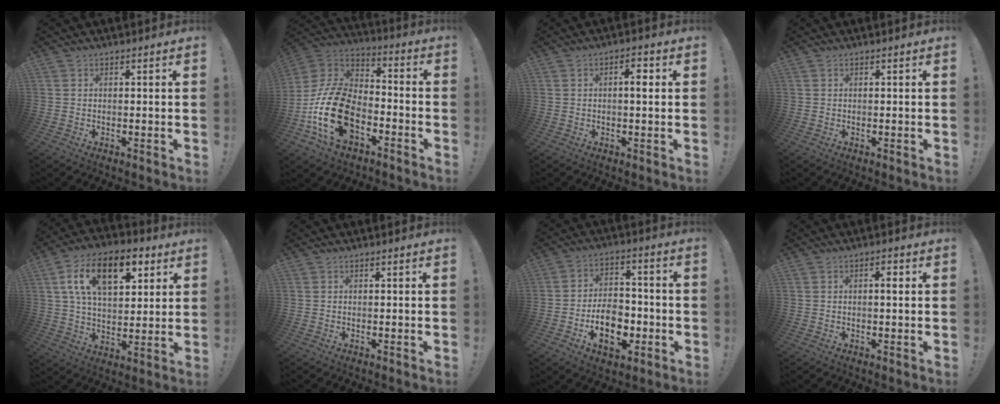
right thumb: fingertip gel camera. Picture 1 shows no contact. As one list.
[{"total": 22.3, "force": [-8.2, 13.9, 15.3], "torque": [-0.306, 0.047, -0.130]}, {"total": 3.7, "force": [0.6, 1.0, 3.6], "torque": [-0.047, 0.000, 0.001]}, {"total": 0.0}, {"total": 17.9, "force": [7.8, 9.8, 12.7], "torque": [-0.199, -0.014, 0.136]}, {"total": 0.0}, {"total": 13.9, "force": [-4.9, 9.1, 9.3], "torque": [-0.148, 0.026, -0.081]}, {"total": 2.1, "force": [0.5, 0.4, 2.0], "torque": [-0.026, 0.001, 0.001]}]